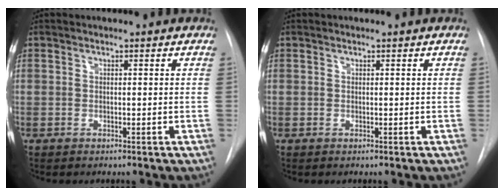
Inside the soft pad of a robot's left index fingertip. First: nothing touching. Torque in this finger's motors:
{"motor_torque": [0.00, 0.00, 0.00, 0.00]}